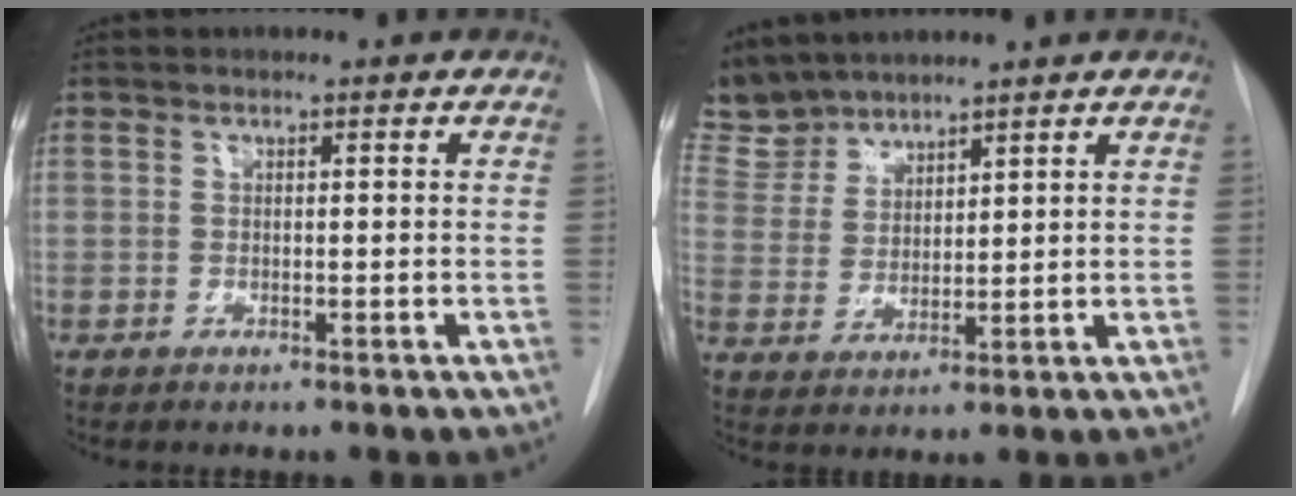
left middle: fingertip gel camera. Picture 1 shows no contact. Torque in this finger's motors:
{"motor_torque": [1.12, -1.02, 0.37, -0.01]}